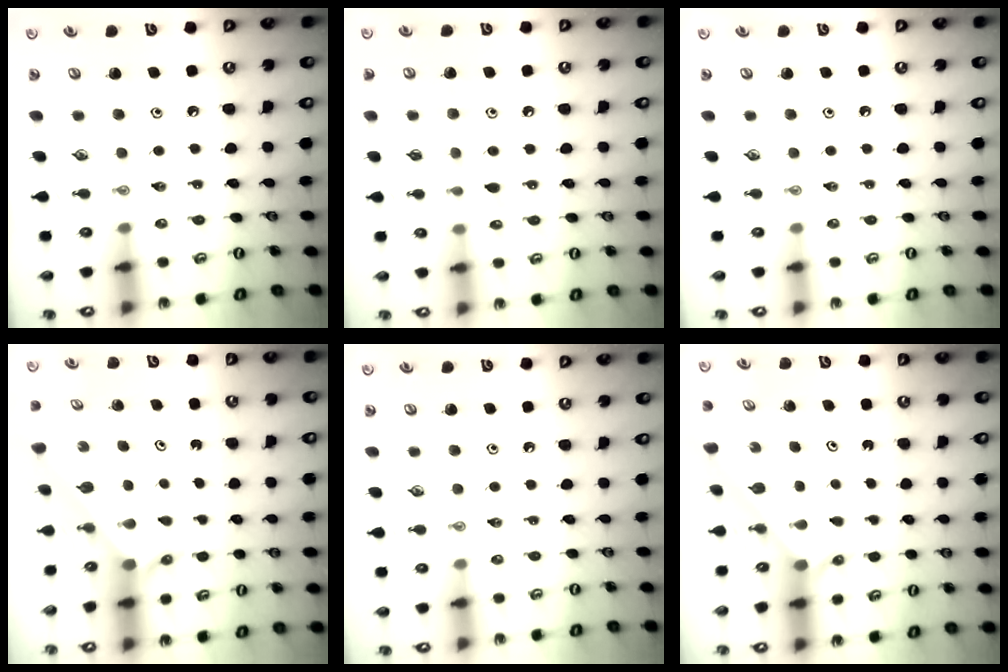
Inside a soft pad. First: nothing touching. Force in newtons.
{"total": 7.2, "press": 7.1, "slide": 0.5}
{"total": 0.0}
{"total": 1.9, "press": 1.9, "slide": 0.1}
{"total": 0.0}
{"total": 2.2, "press": 2.2, "slide": 0.2}